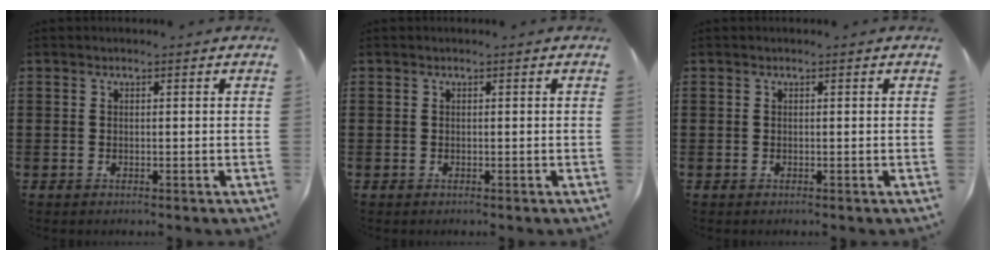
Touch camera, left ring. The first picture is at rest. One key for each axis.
{"total": 0.0}
{"total": 0.0}